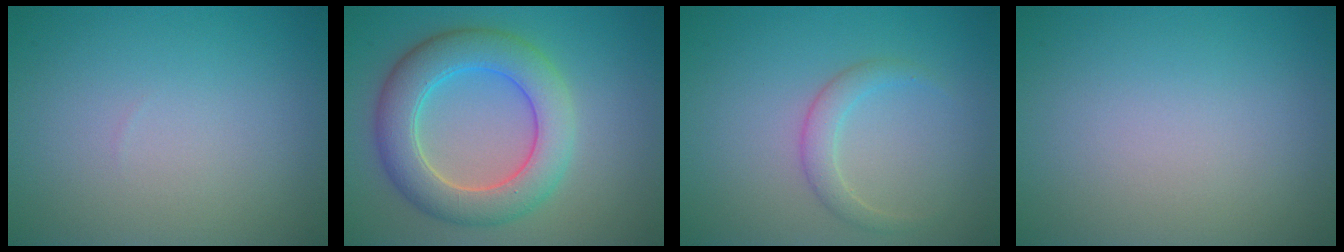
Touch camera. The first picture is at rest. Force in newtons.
{"total": 6.9, "press": 6.9, "slide": 0.2}
{"total": 1.8, "press": 1.8, "slide": 0.2}
{"total": 0.0}